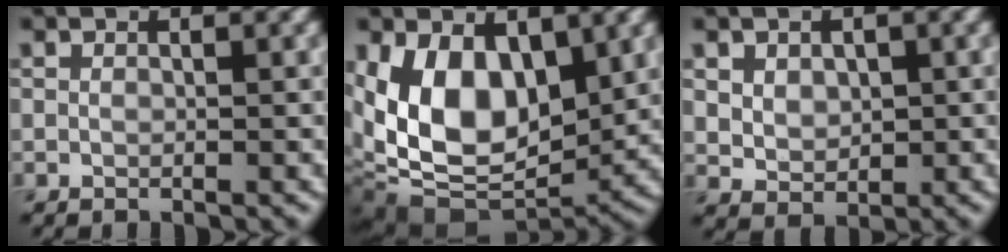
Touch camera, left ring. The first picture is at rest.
{"total": 11.2, "force": [1.3, 6.8, 8.8], "torque": [-0.167, -0.020, 0.020]}
{"total": 2.5, "force": [0.8, 2.0, 1.4], "torque": [-0.029, -0.003, 0.017]}